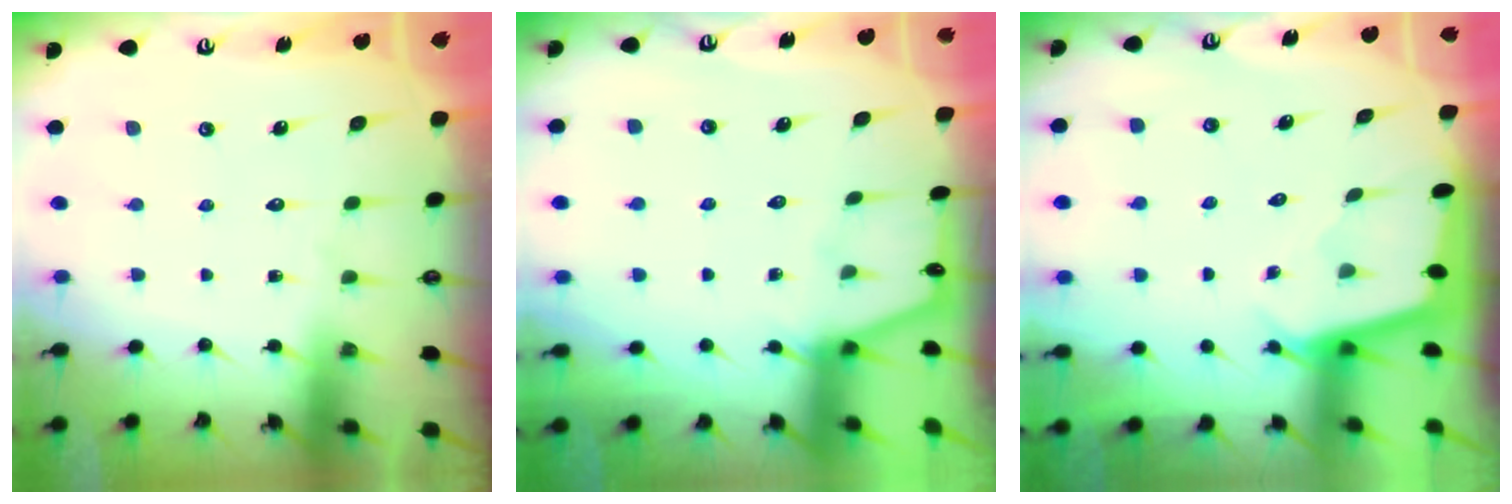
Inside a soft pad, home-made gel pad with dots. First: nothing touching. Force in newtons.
{"total": 2.1, "press": 2.1, "slide": 0.3}
{"total": 1.9, "press": 1.9, "slide": 0.1}